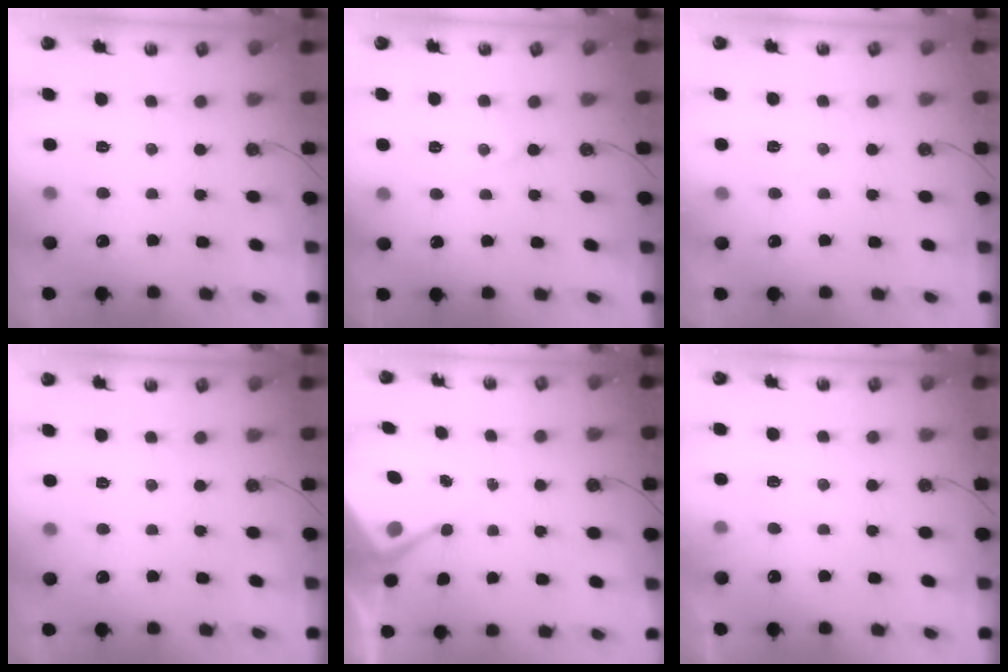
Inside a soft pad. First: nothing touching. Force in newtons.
{"total": 3.7, "press": 3.7, "slide": 0.6}
{"total": 3.8, "press": 3.7, "slide": 0.5}
{"total": 0.0}
{"total": 5.7, "press": 5.7, "slide": 0.5}
{"total": 4.5, "press": 4.4, "slide": 0.8}